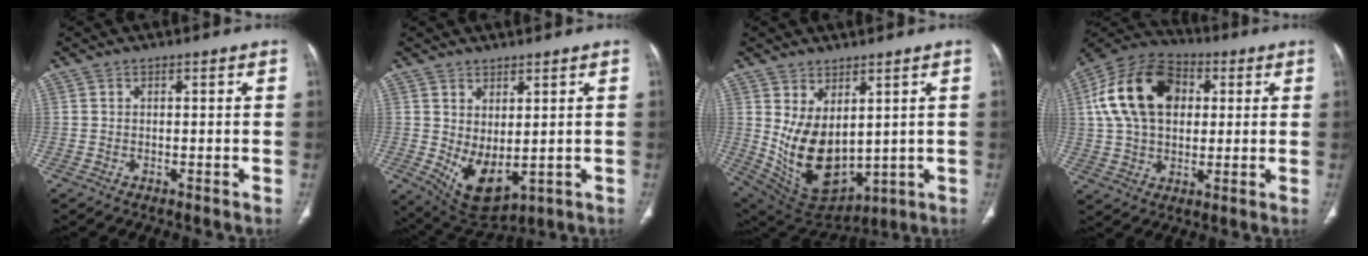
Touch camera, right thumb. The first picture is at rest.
{"total": 8.2, "force": [0.0, 4.4, 7.0], "torque": [-0.111, -0.016, 0.028]}
{"total": 13.5, "force": [2.2, 8.1, 10.6], "torque": [-0.173, -0.029, 0.078]}
{"total": 18.5, "force": [3.9, 12.5, 13.1], "torque": [-0.228, 0.017, 0.064]}